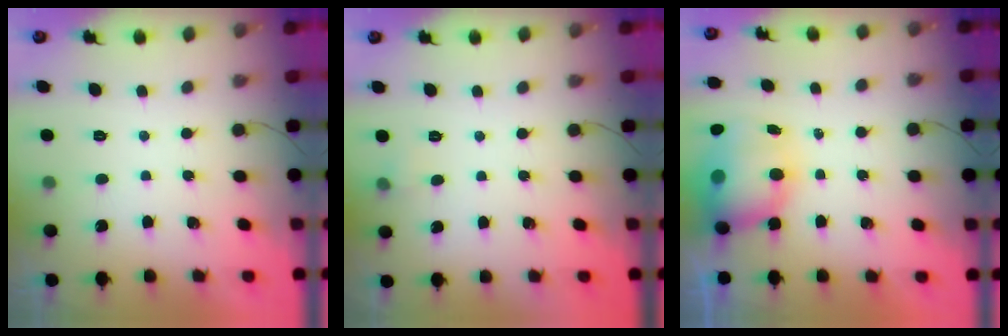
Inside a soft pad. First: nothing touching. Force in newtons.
{"total": 3.2, "press": 3.0, "slide": 1.2}
{"total": 9.9, "press": 9.7, "slide": 2.0}